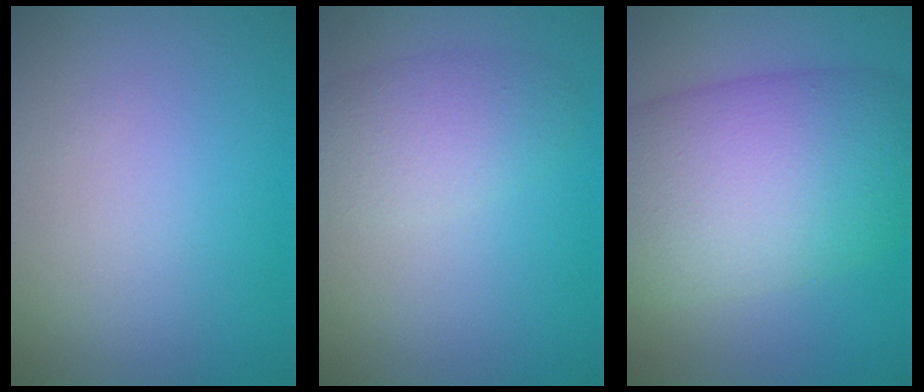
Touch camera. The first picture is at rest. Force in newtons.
{"total": 3.5, "press": 3.5, "slide": 0.2}
{"total": 12.0, "press": 12.0, "slide": 0.3}